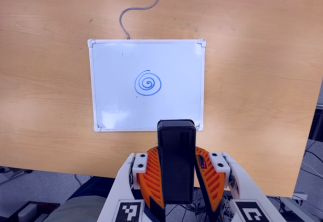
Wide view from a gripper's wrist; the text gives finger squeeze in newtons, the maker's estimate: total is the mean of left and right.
{"total": 8.4, "left": 7.4, "right": 9.4}